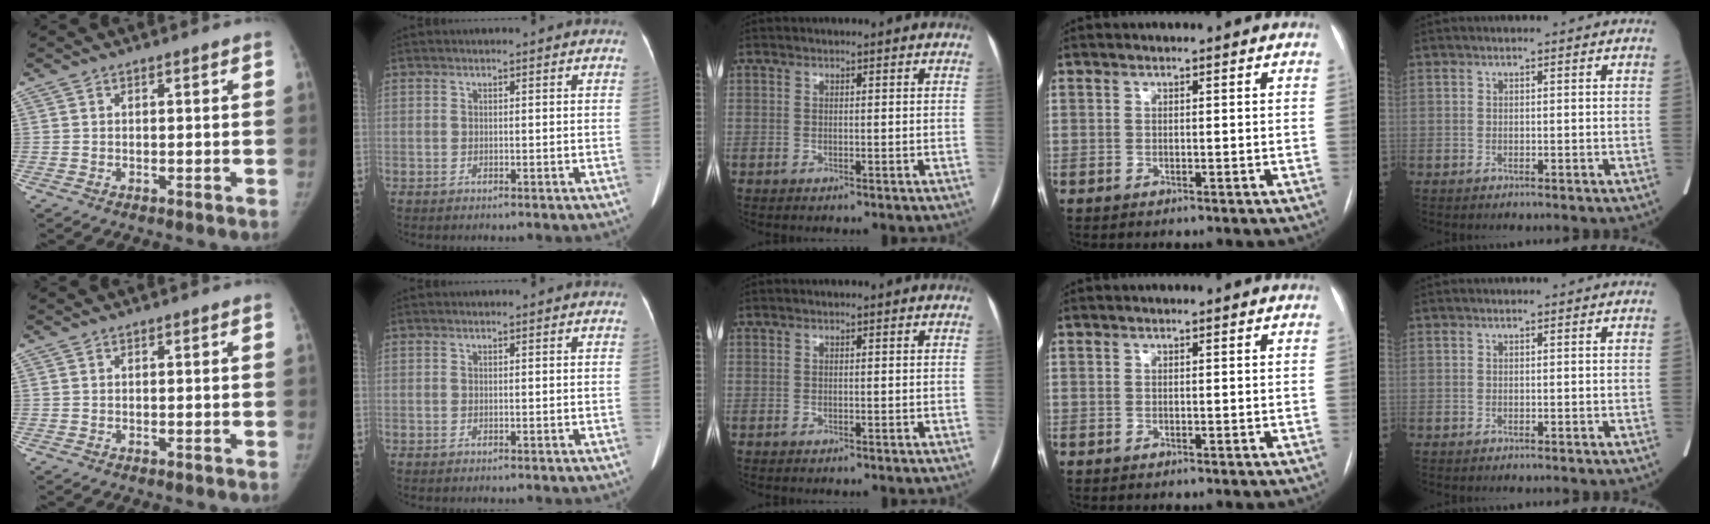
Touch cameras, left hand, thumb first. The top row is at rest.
{}